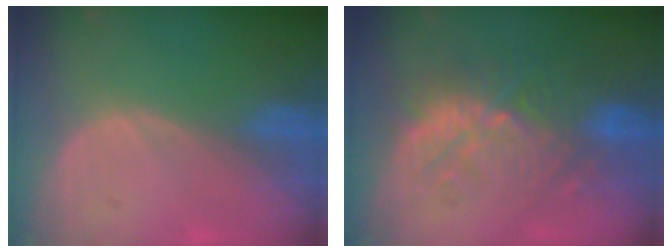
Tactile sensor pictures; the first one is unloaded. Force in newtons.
{"total": 9.8, "press": 9.5, "slide": 2.3}